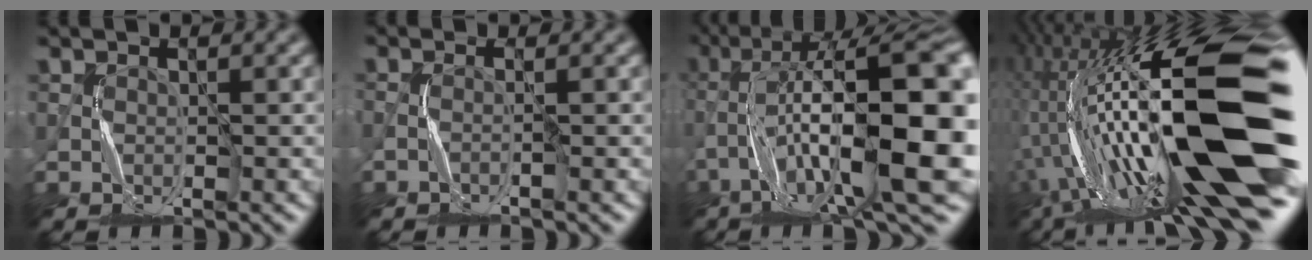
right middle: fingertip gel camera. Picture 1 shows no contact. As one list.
[{"total": 1.1, "force": [-0.5, 0.0, 1.0], "torque": [-0.022, 0.005, -0.014]}, {"total": 17.7, "force": [-2.0, 5.5, 16.7], "torque": [-0.278, 0.033, -0.030]}, {"total": 20.4, "force": [-3.8, 5.0, 19.5], "torque": [-0.322, 0.023, -0.078]}]